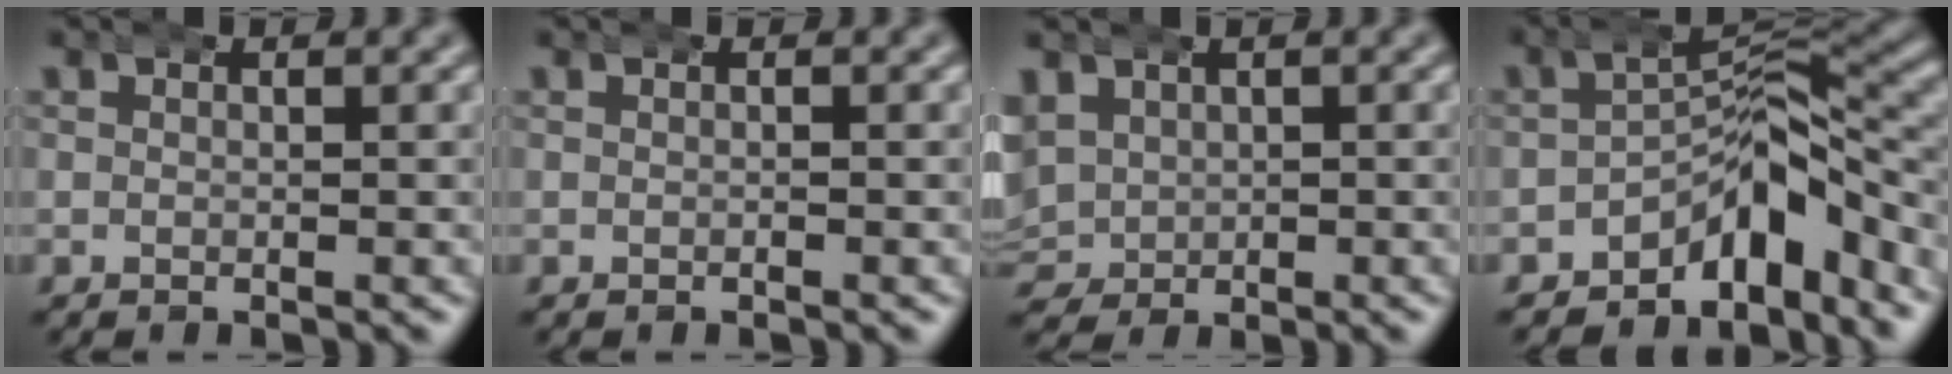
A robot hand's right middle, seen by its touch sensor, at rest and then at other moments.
{"total": 0.0}
{"total": 4.9, "force": [0.4, 4.5, 2.0], "torque": [-0.083, -0.027, 0.025]}
{"total": 6.1, "force": [-4.0, 2.2, 4.0], "torque": [-0.046, 0.012, -0.067]}